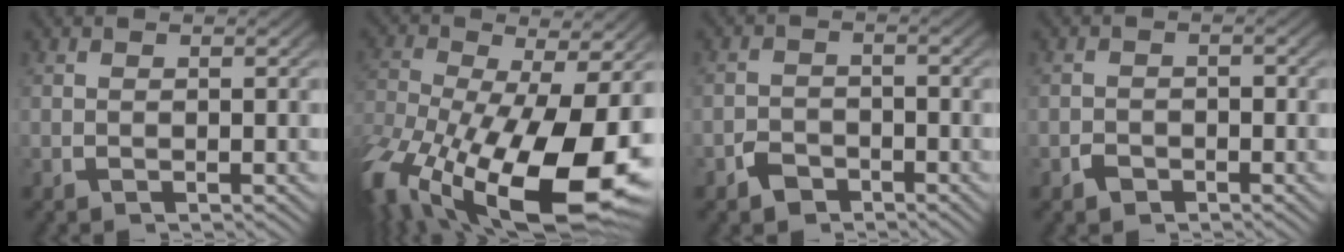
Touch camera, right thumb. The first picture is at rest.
{"total": 17.5, "force": [-6.3, 10.0, 12.9], "torque": [-0.266, -0.079, -0.057]}
{"total": 2.5, "force": [-2.0, 1.4, 0.4], "torque": [-0.006, -0.011, -0.032]}
{"total": 1.5, "force": [-1.0, 1.0, 0.4], "torque": [-0.005, -0.008, -0.017]}